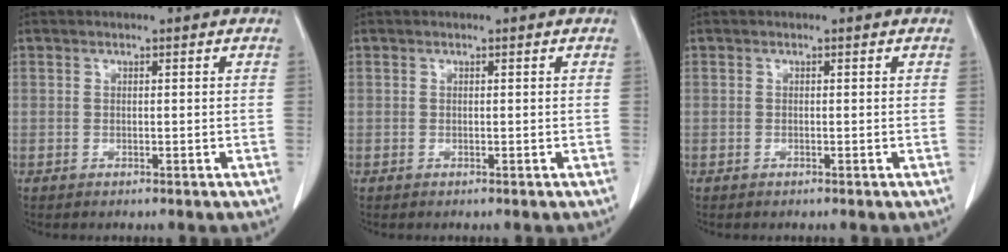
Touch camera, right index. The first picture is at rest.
{"total": 0.0}
{"total": 0.0}